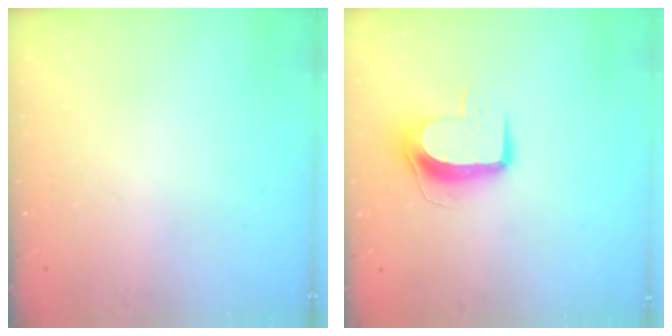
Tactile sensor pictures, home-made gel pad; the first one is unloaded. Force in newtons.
{"total": 9.2, "press": 9.1, "slide": 0.5}